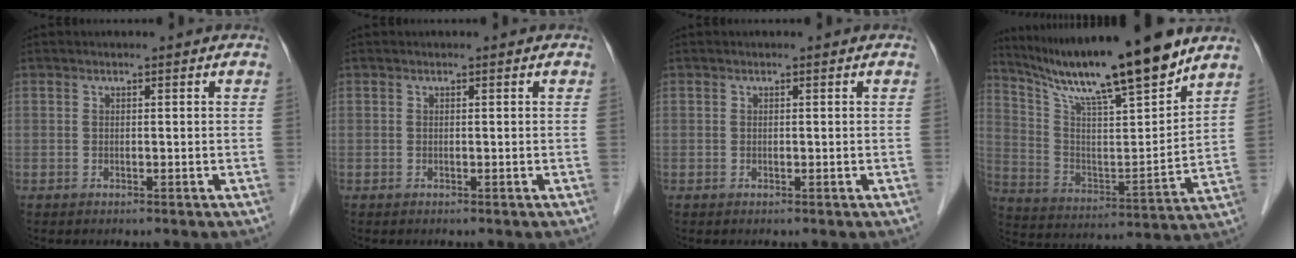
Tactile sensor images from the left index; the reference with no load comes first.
{"total": 0.0}
{"total": 0.0}
{"total": 19.5, "force": [15.8, 0.5, 11.3], "torque": [-0.193, -0.009, 0.272]}